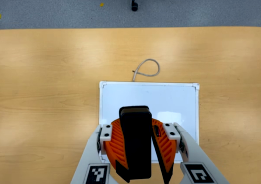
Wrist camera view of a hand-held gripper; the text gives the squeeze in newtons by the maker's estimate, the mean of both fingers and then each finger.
{"total": 11.7, "left": 11.0, "right": 12.4}